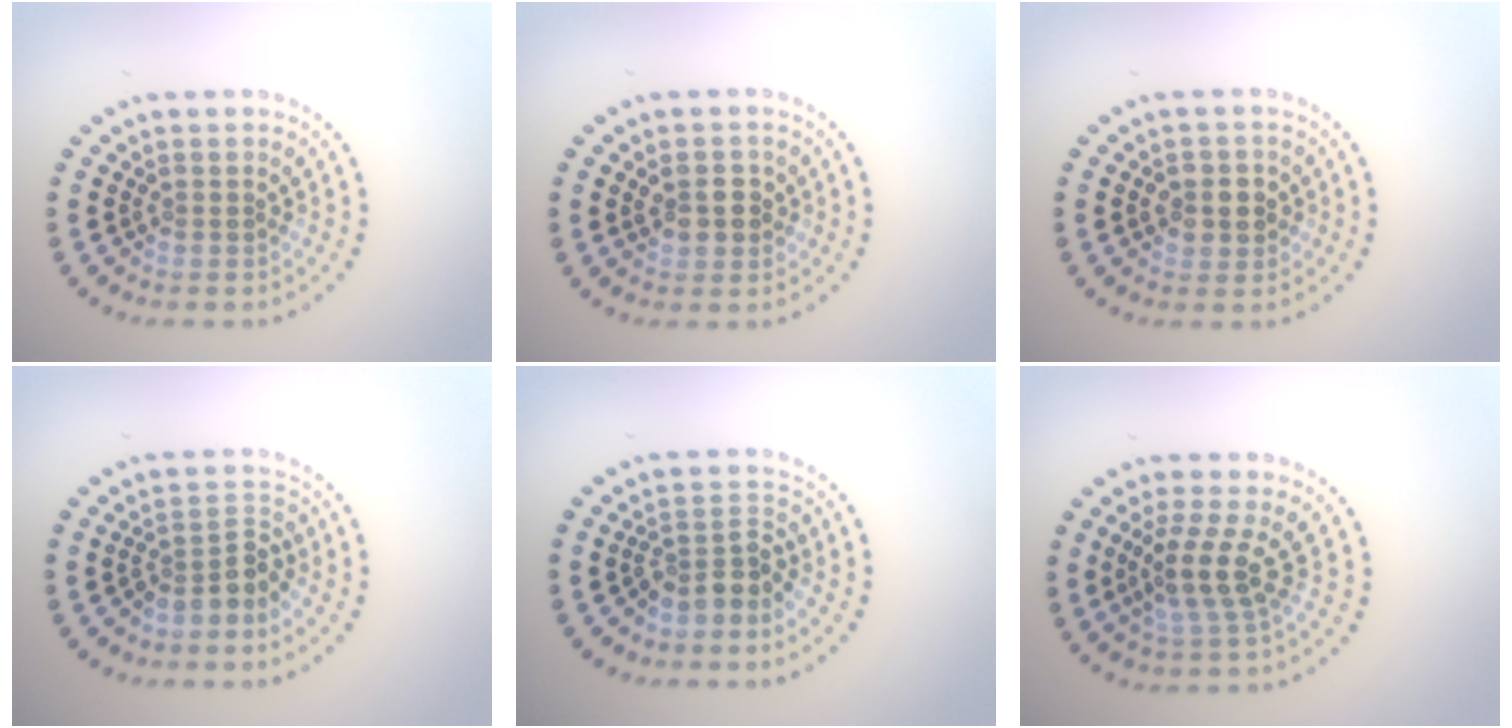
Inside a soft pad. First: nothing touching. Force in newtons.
{"total": 2.6, "press": 2.5, "slide": 0.5}
{"total": 2.6, "press": 2.5, "slide": 0.6}
{"total": 2.9, "press": 2.1, "slide": 2.0}
{"total": 2.8, "press": 2.1, "slide": 1.9}
{"total": 3.5, "press": 2.9, "slide": 1.8}